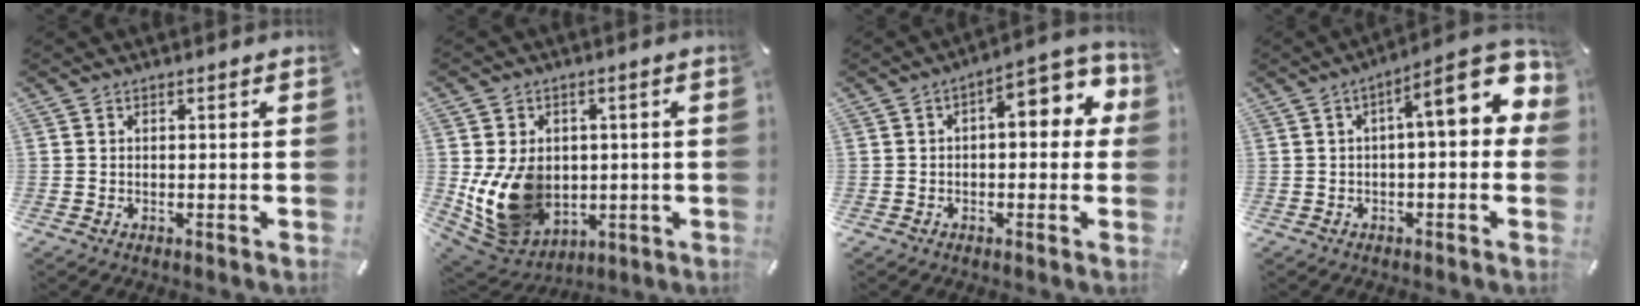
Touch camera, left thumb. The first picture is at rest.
{"total": 14.0, "force": [-0.6, 11.6, 7.7], "torque": [-0.162, -0.011, -0.003]}
{"total": 10.0, "force": [2.0, 4.8, 8.5], "torque": [-0.113, -0.014, 0.027]}
{"total": 13.6, "force": [3.7, 4.4, 12.3], "torque": [-0.161, -0.027, 0.052]}